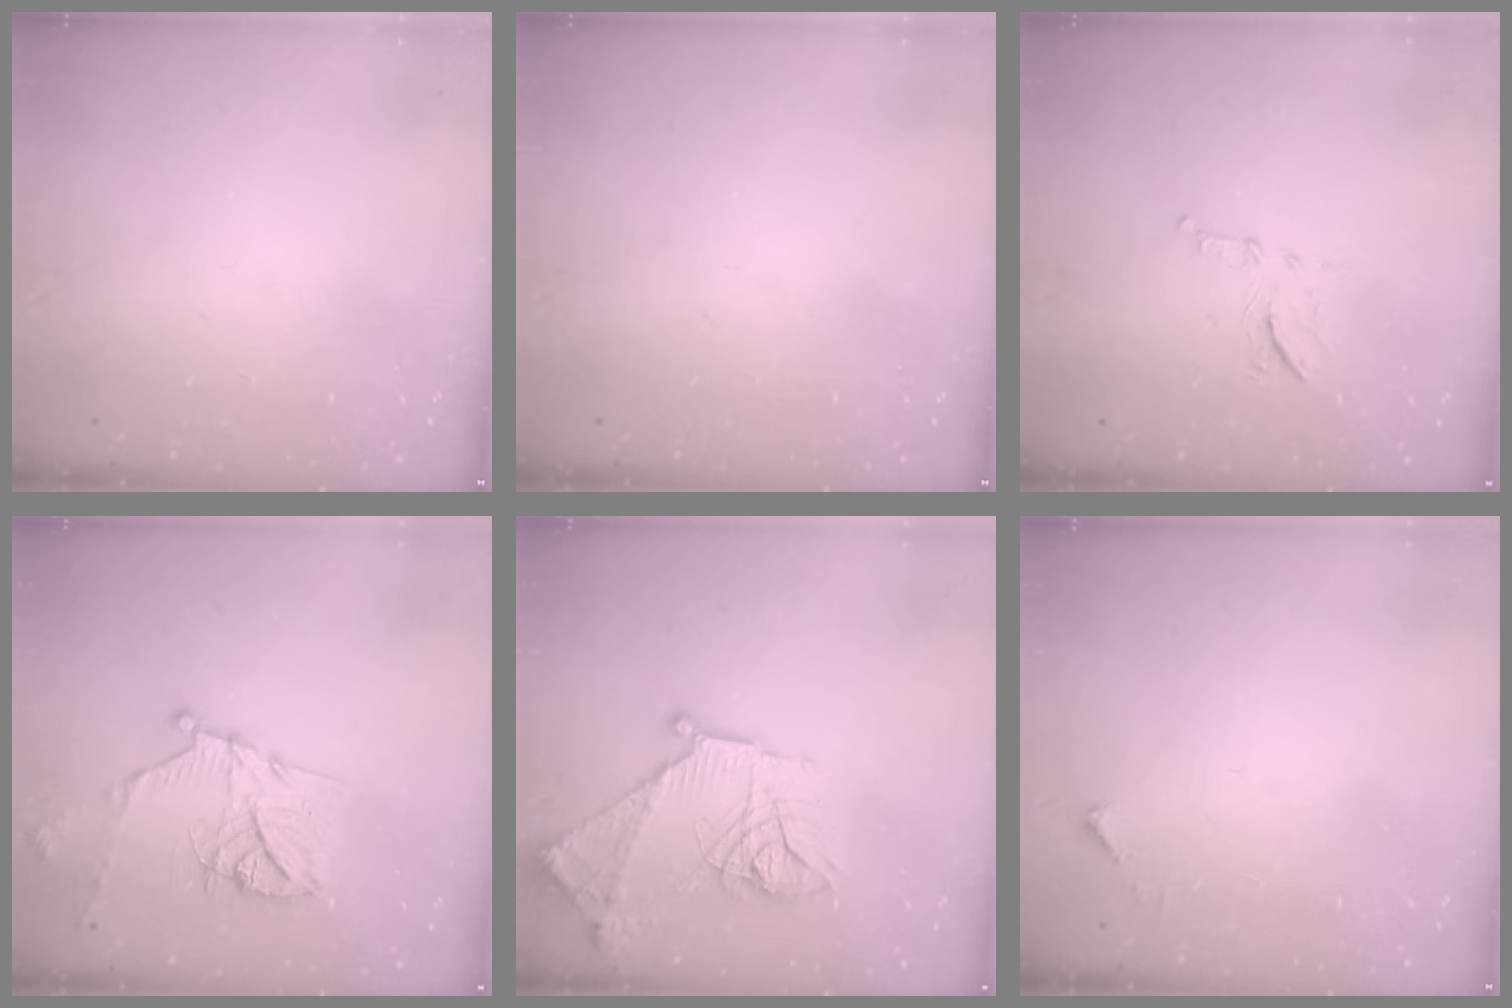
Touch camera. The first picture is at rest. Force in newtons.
{"total": 0.0}
{"total": 7.2, "press": 7.0, "slide": 1.5}
{"total": 16.1, "press": 16.1, "slide": 1.3}
{"total": 16.5, "press": 16.5, "slide": 1.3}
{"total": 2.5, "press": 2.5, "slide": 0.3}